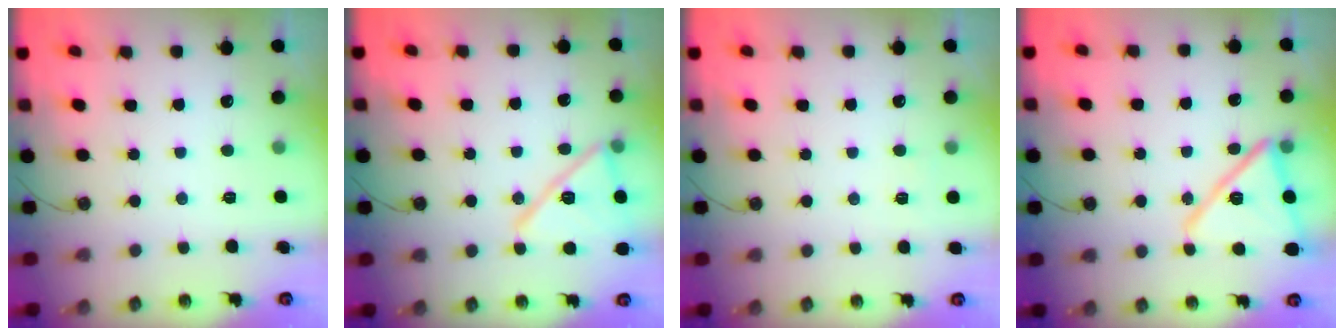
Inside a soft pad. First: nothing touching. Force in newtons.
{"total": 16.4, "press": 15.1, "slide": 6.2}
{"total": 2.7, "press": 2.4, "slide": 1.3}
{"total": 16.2, "press": 16.2, "slide": 1.1}